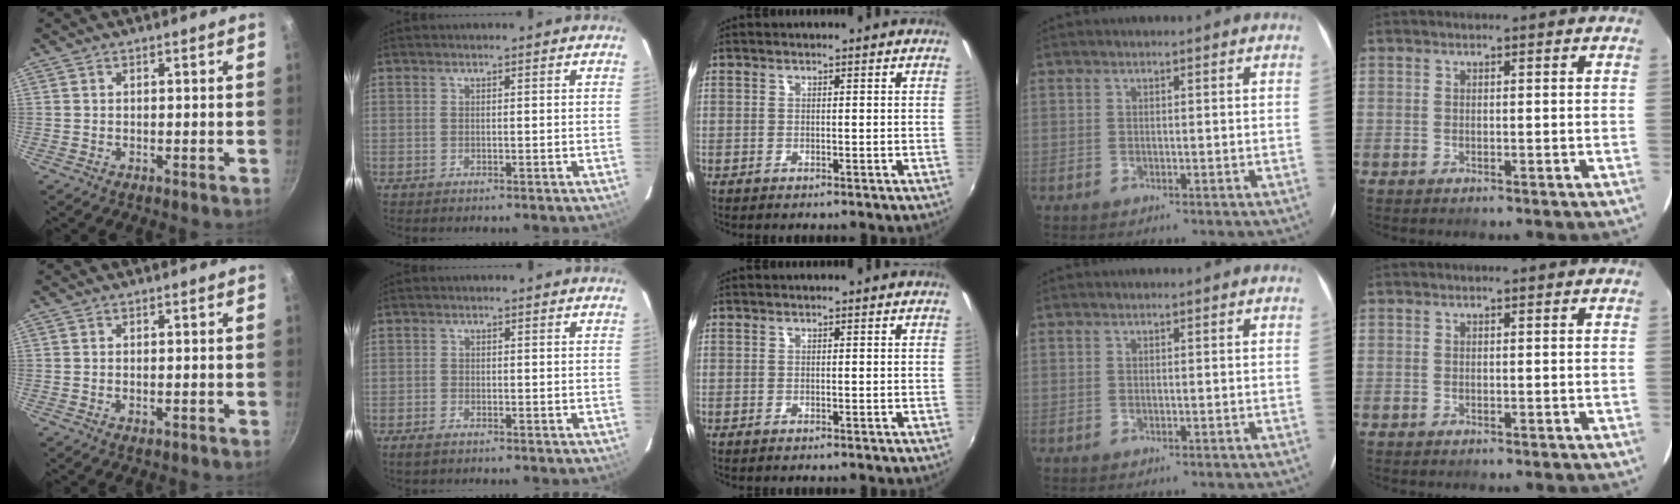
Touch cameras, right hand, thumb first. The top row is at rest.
{"thumb": {"total": 1.1, "force": [-0.3, 0.5, 1.0], "torque": [-0.017, -0.001, -0.005]}, "index": {"total": 1.9, "force": [-1.5, 0.8, 0.9], "torque": [-0.024, -0.005, -0.032]}}